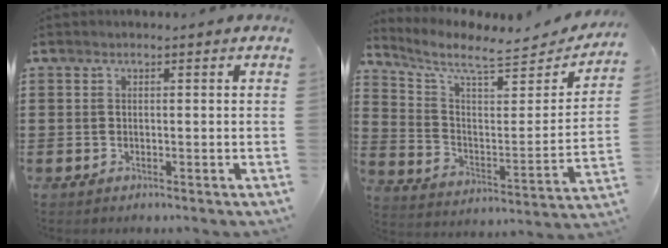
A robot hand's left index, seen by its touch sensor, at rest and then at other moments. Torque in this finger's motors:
{"motor_torque": [1.28, -0.86, 0.11, 0.04]}